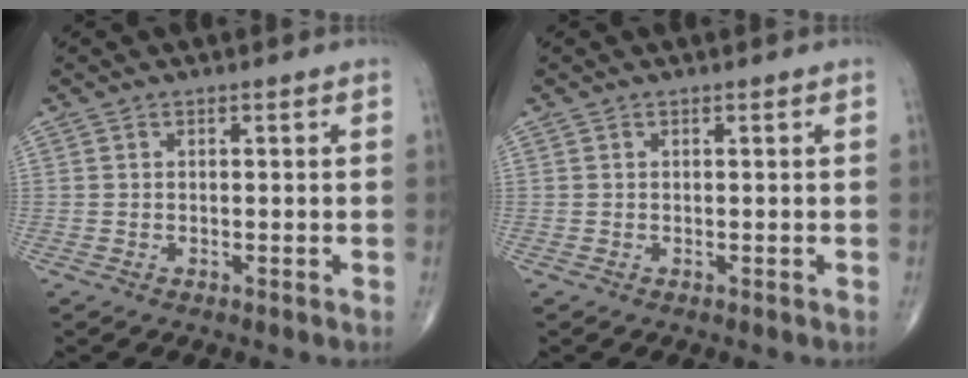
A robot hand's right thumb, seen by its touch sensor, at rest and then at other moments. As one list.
[{"total": 0.0}]